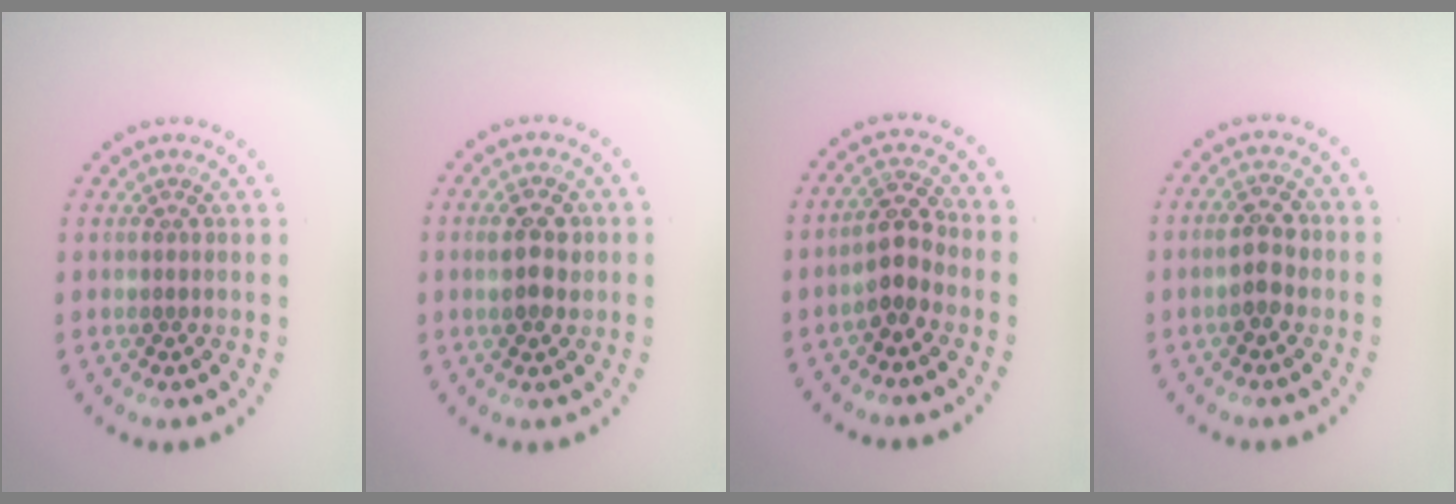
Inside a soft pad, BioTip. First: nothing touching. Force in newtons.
{"total": 2.8, "press": 2.8, "slide": 0.3}
{"total": 2.9, "press": 2.8, "slide": 0.9}
{"total": 2.8, "press": 2.8, "slide": 0.3}